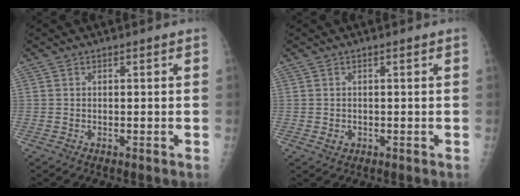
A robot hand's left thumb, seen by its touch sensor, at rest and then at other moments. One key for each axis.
{"total": 1.4, "fx": -0.1, "fy": 1.2, "fz": 0.7, "tx": -0.007, "ty": 0.000, "tz": 0.003}